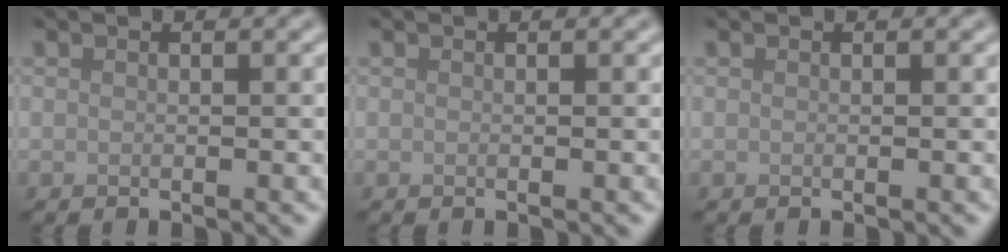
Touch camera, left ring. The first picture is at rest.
{"total": 0.0}
{"total": 0.0}